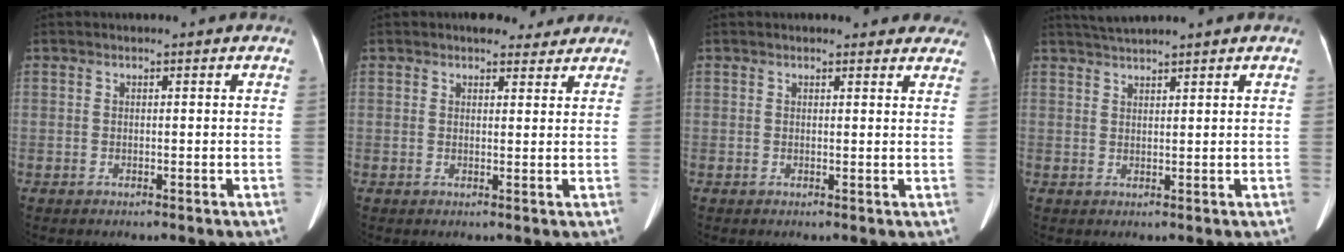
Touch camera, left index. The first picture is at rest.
{"total": 4.4, "force": [3.7, 2.0, 1.3], "torque": [-0.012, 0.009, 0.047]}
{"total": 8.3, "force": [7.6, 2.6, 2.2], "torque": [0.002, 0.000, 0.064]}
{"total": 3.8, "force": [3.5, -0.4, 1.3], "torque": [-0.024, 0.027, 0.068]}